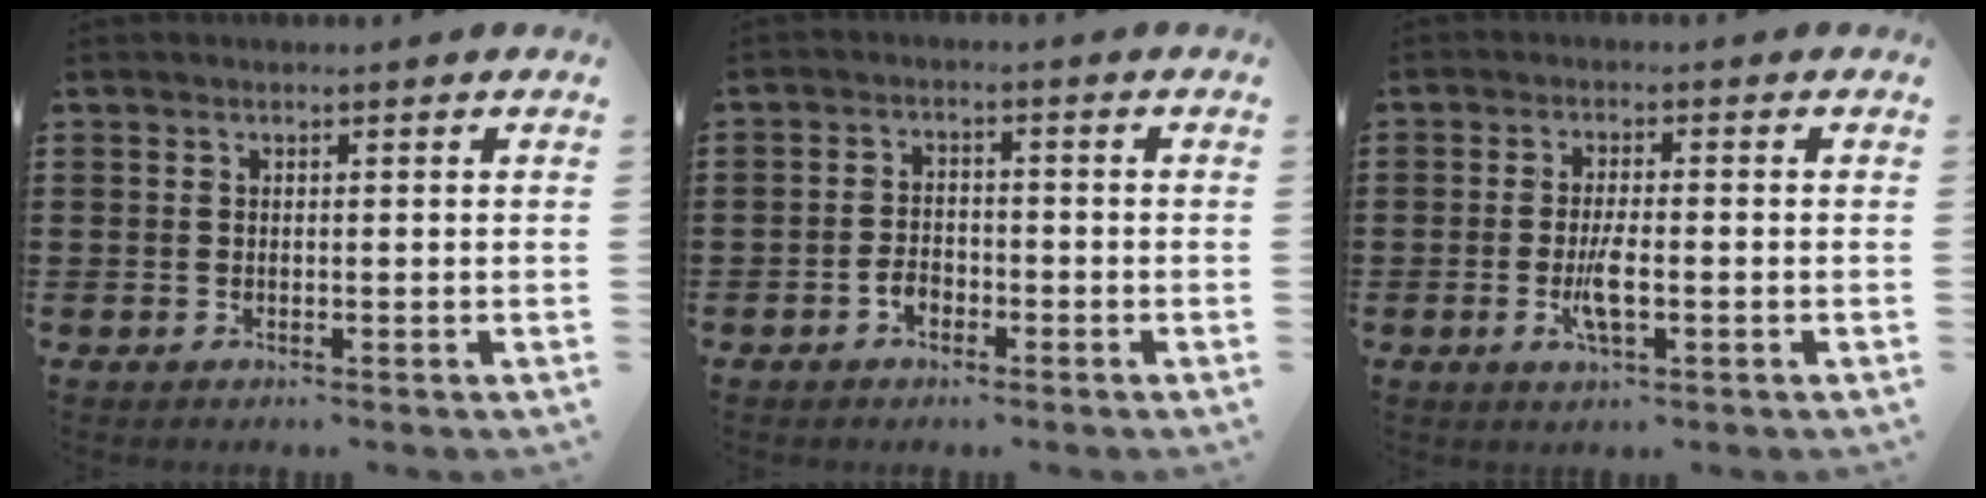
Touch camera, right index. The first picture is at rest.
{"total": 2.5, "force": [-1.6, 1.5, 1.2], "torque": [-0.026, 0.000, -0.031]}
{"total": 4.3, "force": [-1.2, 1.1, 4.0], "torque": [-0.081, -0.002, -0.025]}